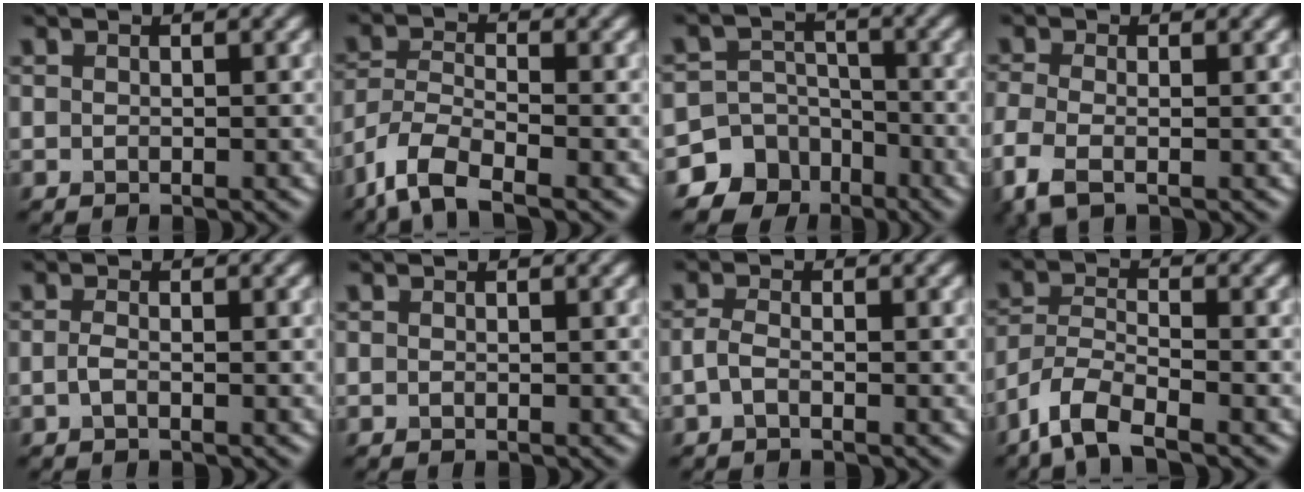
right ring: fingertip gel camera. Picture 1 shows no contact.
{"total": 5.9, "force": [-4.0, 1.9, 3.8], "torque": [-0.076, -0.006, -0.087]}
{"total": 9.7, "force": [-6.0, 7.6, 0.7], "torque": [-0.004, -0.021, -0.120]}
{"total": 3.4, "force": [-1.7, 1.3, 2.6], "torque": [-0.071, -0.010, -0.047]}
{"total": 0.9, "force": [-0.3, 0.3, 0.8], "torque": [-0.019, -0.002, -0.009]}
{"total": 0.0}
{"total": 1.3, "force": [-0.5, 0.5, 1.1], "torque": [-0.028, -0.001, -0.015]}
{"total": 5.3, "force": [-3.8, 1.6, 3.3], "torque": [-0.065, -0.005, -0.081]}